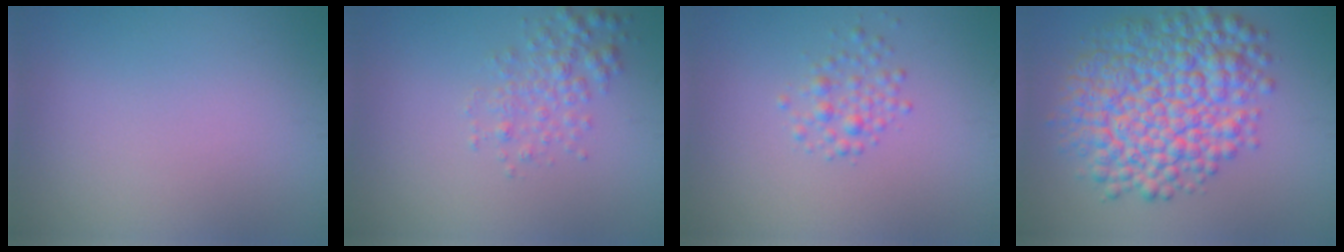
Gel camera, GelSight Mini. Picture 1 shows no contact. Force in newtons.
{"total": 2.4, "press": 2.4, "slide": 0.1}
{"total": 1.8, "press": 1.8, "slide": 0.0}
{"total": 10.0, "press": 10.0, "slide": 0.1}